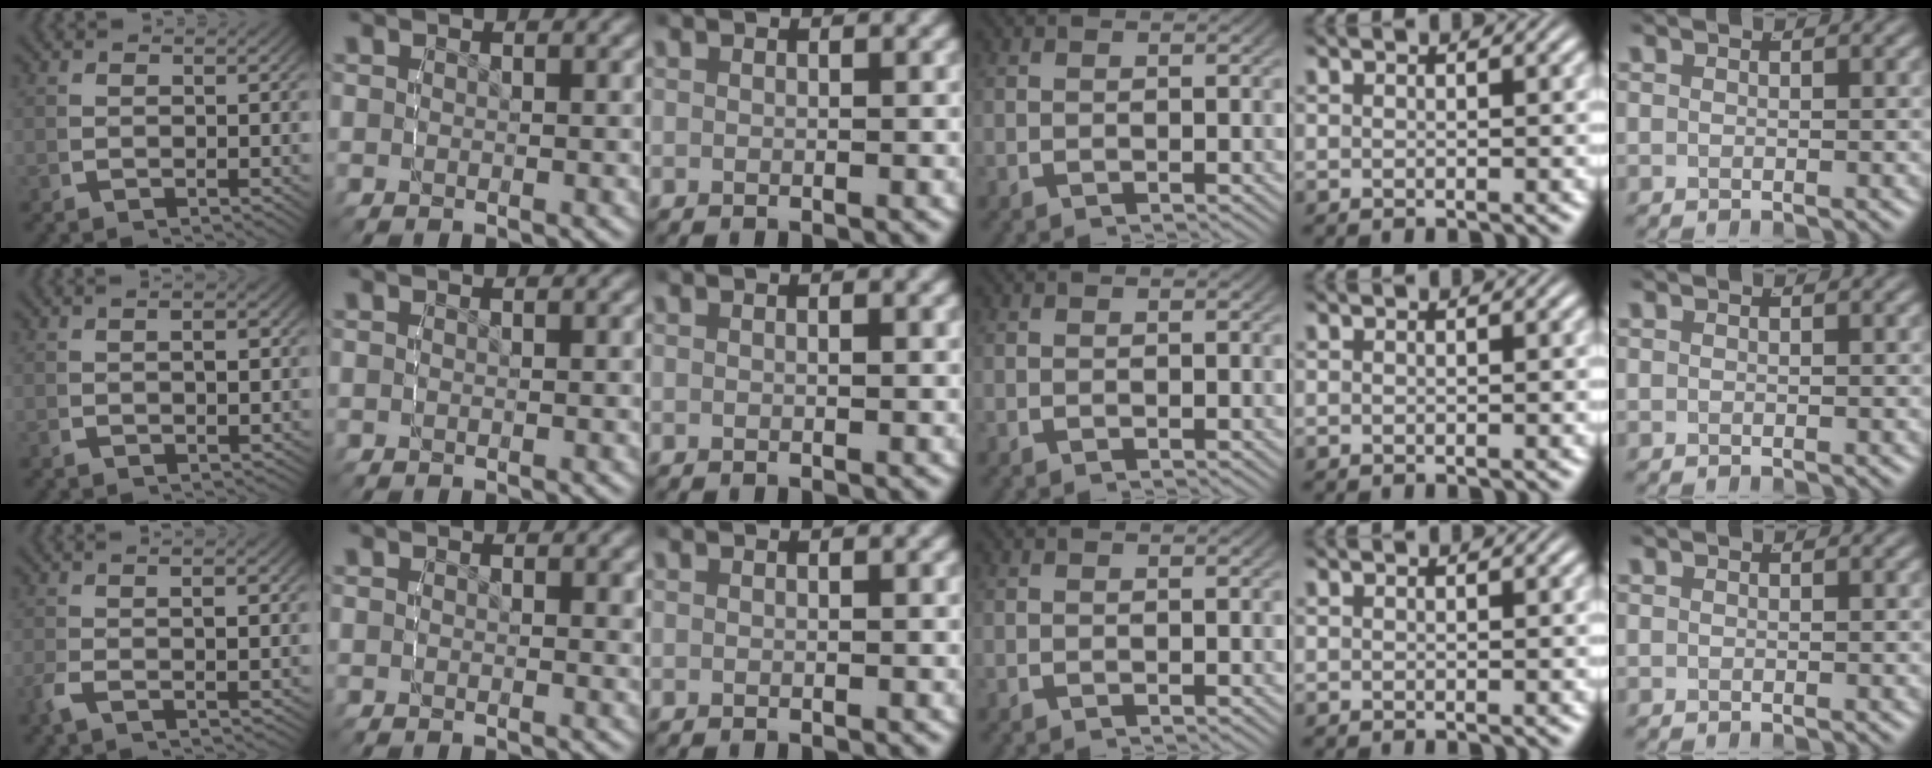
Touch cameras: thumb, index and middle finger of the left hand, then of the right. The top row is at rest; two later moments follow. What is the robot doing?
{"motion": "lift_and_place", "object": "sponge"}